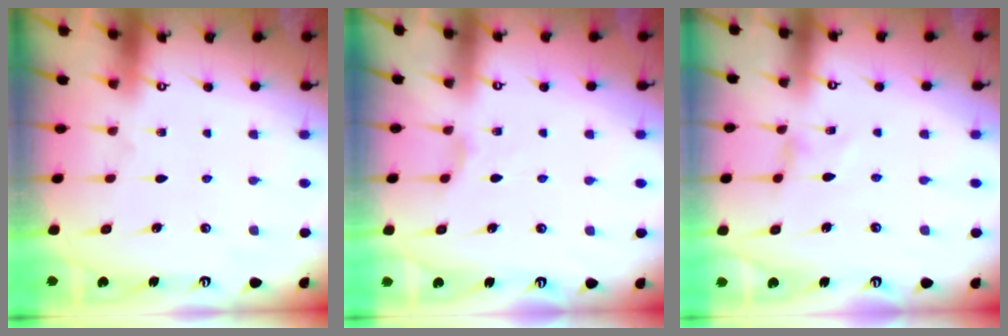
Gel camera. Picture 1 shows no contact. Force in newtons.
{"total": 2.2, "press": 2.2, "slide": 0.4}
{"total": 0.0}